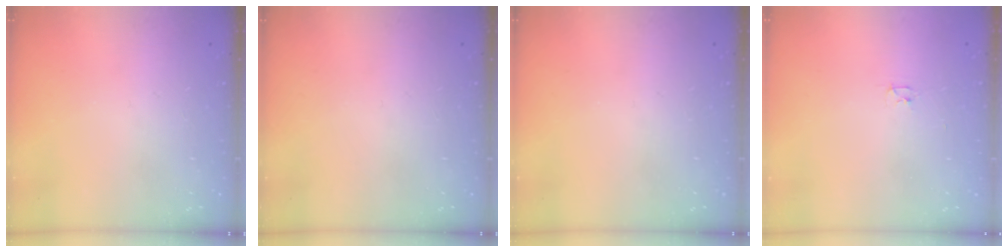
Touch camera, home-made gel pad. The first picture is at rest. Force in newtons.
{"total": 0.0}
{"total": 0.0}
{"total": 2.4, "press": 2.3, "slide": 0.4}